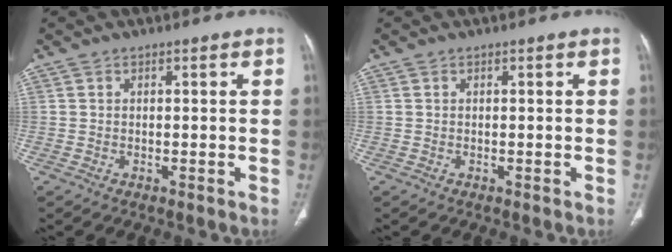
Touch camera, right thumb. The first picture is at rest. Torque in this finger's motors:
{"motor_torque": [0.00, 0.00, -0.05, 0.03, 0.01]}